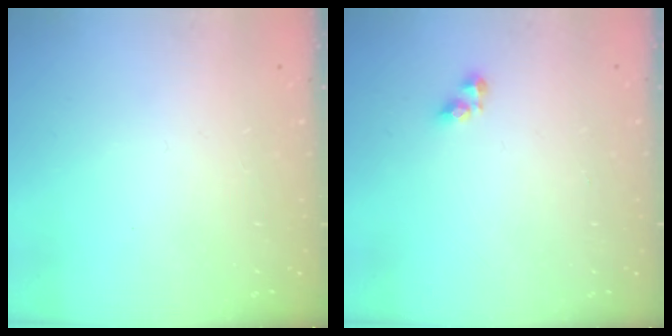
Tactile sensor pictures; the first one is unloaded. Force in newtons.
{"total": 4.6, "press": 4.6, "slide": 0.6}